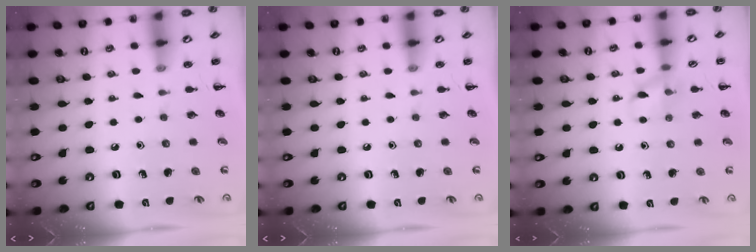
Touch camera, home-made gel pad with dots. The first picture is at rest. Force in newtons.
{"total": 0.0}
{"total": 8.2, "press": 8.1, "slide": 1.7}